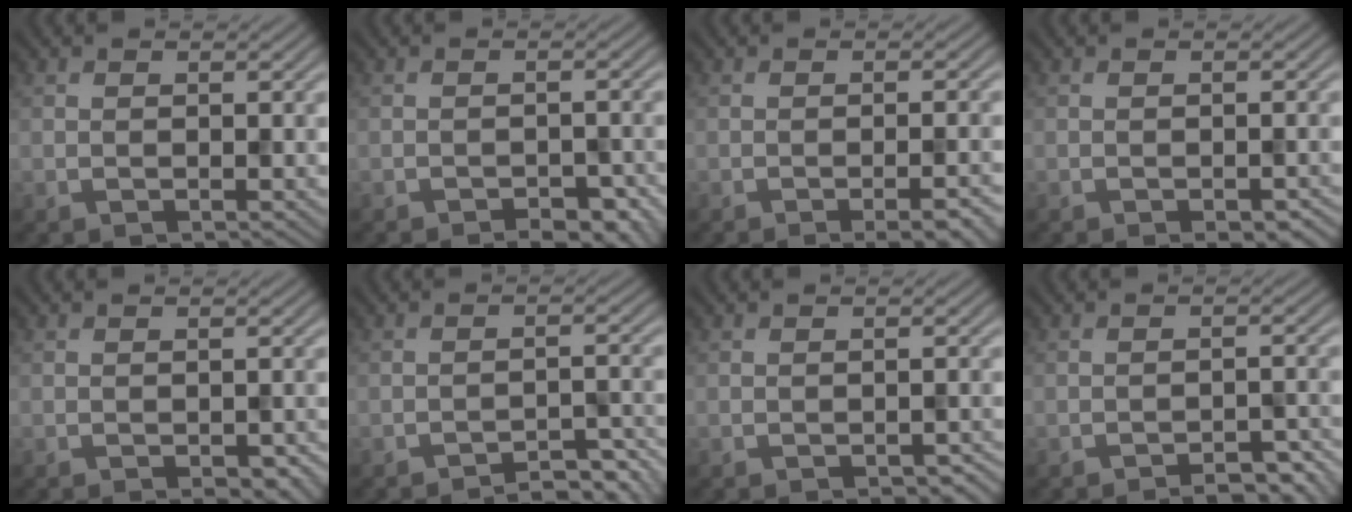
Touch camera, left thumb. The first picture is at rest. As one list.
[{"total": 4.3, "force": [-3.1, 1.5, 2.6], "torque": [-0.039, 0.000, -0.036]}, {"total": 4.9, "force": [-2.7, 1.2, 4.0], "torque": [-0.045, 0.006, -0.031]}, {"total": 2.9, "force": [-2.0, 0.8, 2.0], "torque": [-0.027, -0.003, -0.017]}, {"total": 3.3, "force": [-2.0, 1.3, 2.2], "torque": [-0.030, -0.007, -0.013]}, {"total": 5.5, "force": [-4.9, 0.8, 2.3], "torque": [-0.037, 0.016, -0.065]}, {"total": 2.5, "force": [-1.9, 0.8, 1.4], "torque": [-0.018, -0.002, -0.017]}, {"total": 4.2, "force": [-3.5, 0.8, 2.2], "torque": [-0.036, 0.008, -0.045]}]